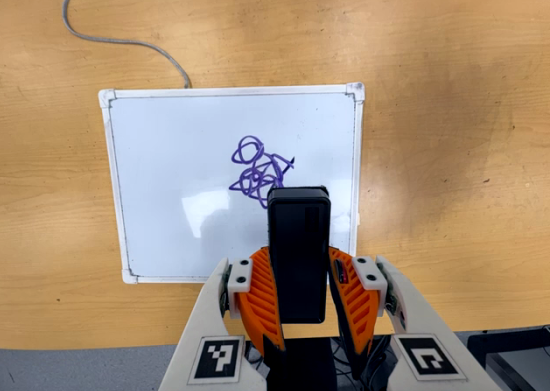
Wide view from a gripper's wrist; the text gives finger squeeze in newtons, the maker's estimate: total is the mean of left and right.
{"total": 6.6, "left": 5.2, "right": 8.0}